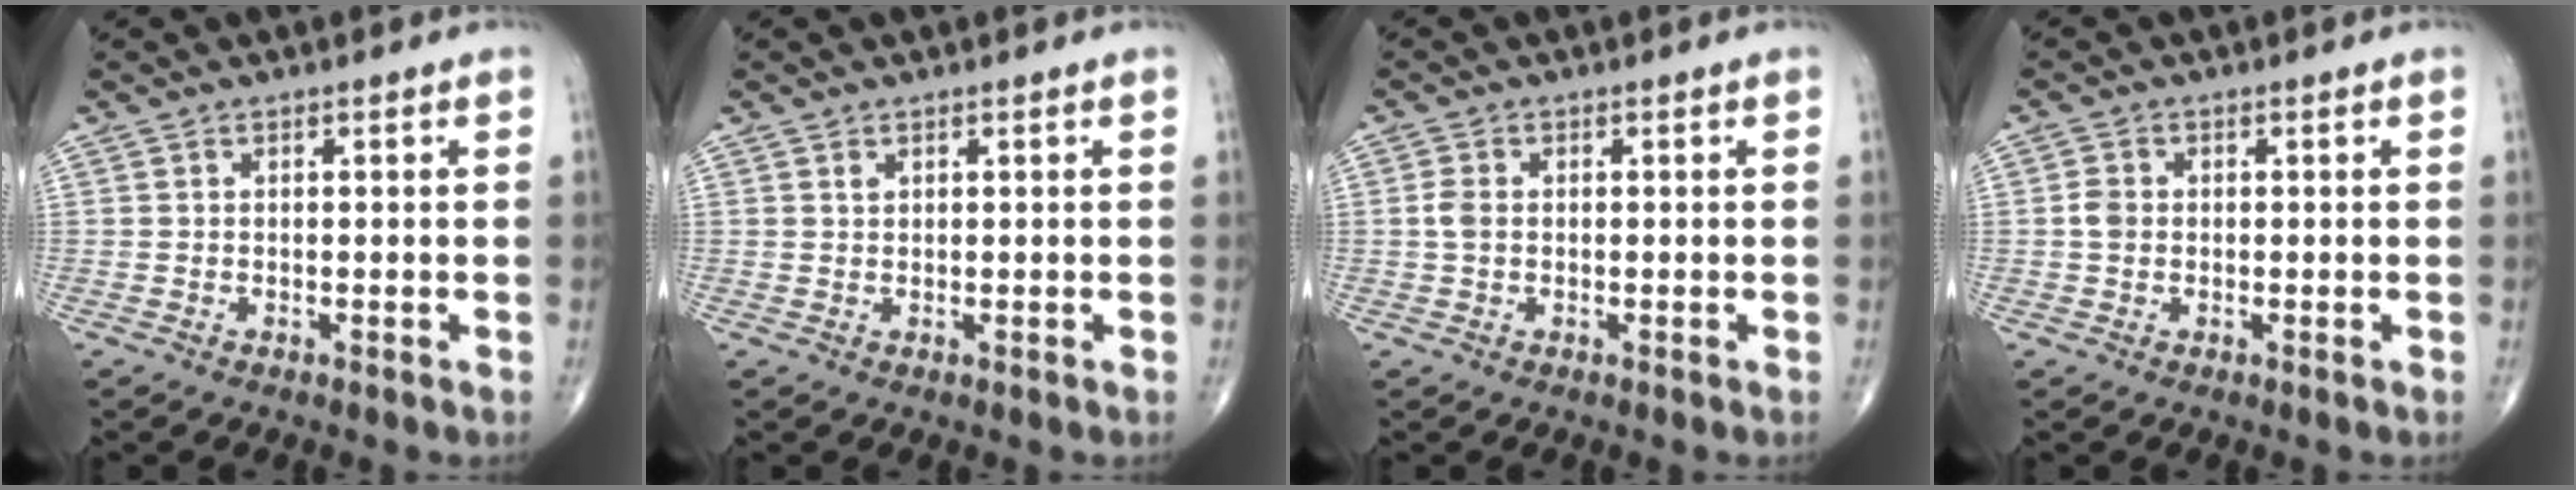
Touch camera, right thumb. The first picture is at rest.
{"total": 0.7, "force": [0.4, 0.4, 0.4], "torque": [-0.005, 0.000, 0.009]}
{"total": 2.1, "force": [0.0, 1.5, 1.5], "torque": [-0.035, 0.002, -0.003]}
{"total": 2.2, "force": [-0.1, 1.9, 1.2], "torque": [-0.019, 0.004, -0.004]}